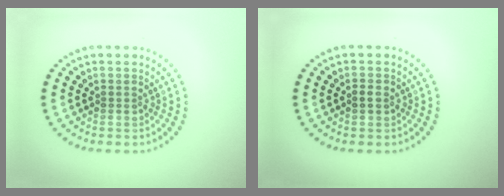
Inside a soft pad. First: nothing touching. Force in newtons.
{"total": 0.9, "press": 0.9, "slide": 0.2}